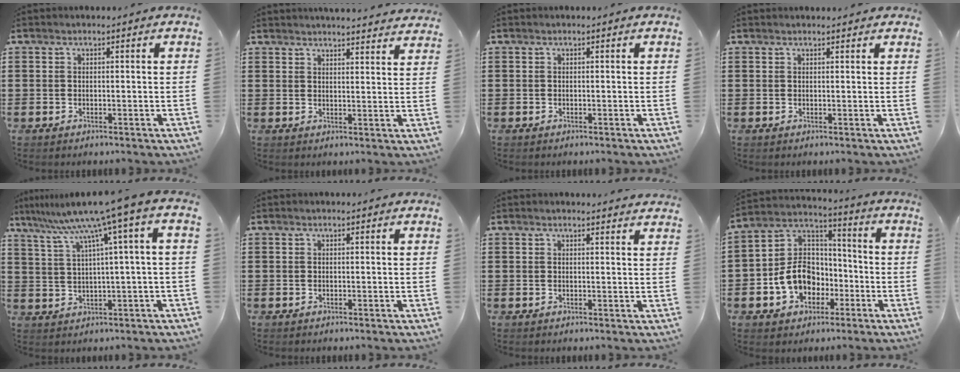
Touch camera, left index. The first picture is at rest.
{"total": 3.3, "force": [3.3, -0.3, 0.2], "torque": [-0.006, -0.018, 0.058]}
{"total": 0.0}
{"total": 0.9, "force": [0.9, 0.0, 0.3], "torque": [-0.007, -0.001, 0.017]}
{"total": 8.2, "force": [4.6, -1.1, 6.7], "torque": [-0.144, -0.033, 0.070]}
{"total": 0.0}
{"total": 1.3, "force": [1.3, -0.1, 0.3], "torque": [-0.008, -0.001, 0.026]}
{"total": 9.5, "force": [-3.5, 7.9, 4.0], "torque": [-0.115, 0.018, -0.068]}